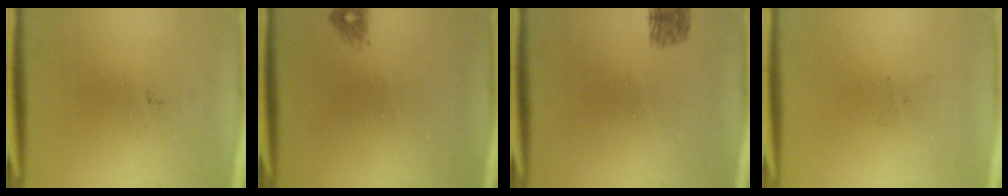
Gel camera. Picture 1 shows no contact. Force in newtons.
{"total": 0.9}
{"total": 1.9}
{"total": 0.0}